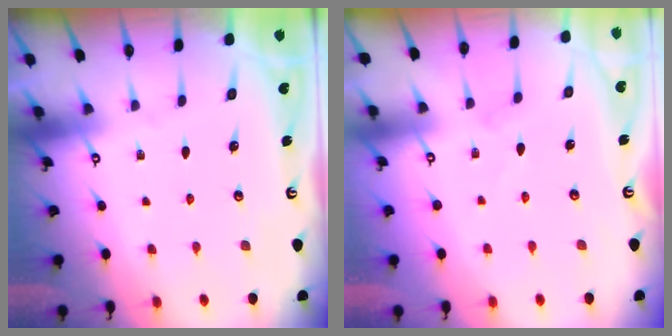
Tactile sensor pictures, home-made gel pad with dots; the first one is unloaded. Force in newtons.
{"total": 0.8, "press": 0.8, "slide": 0.1}